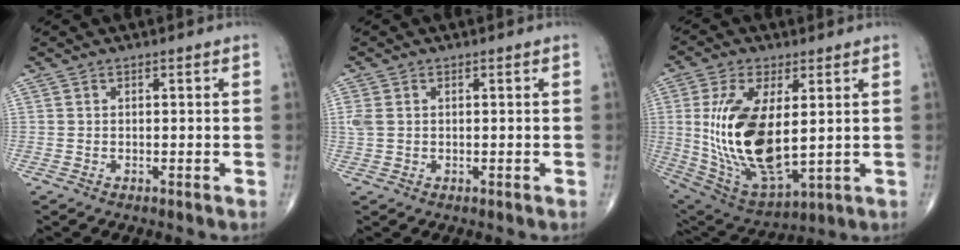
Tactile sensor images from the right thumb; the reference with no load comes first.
{"total": 2.3, "force": [0.4, 1.6, 1.6], "torque": [-0.055, 0.005, 0.010]}
{"total": 19.9, "force": [1.7, 9.2, 17.5], "torque": [-0.348, -0.022, 0.052]}